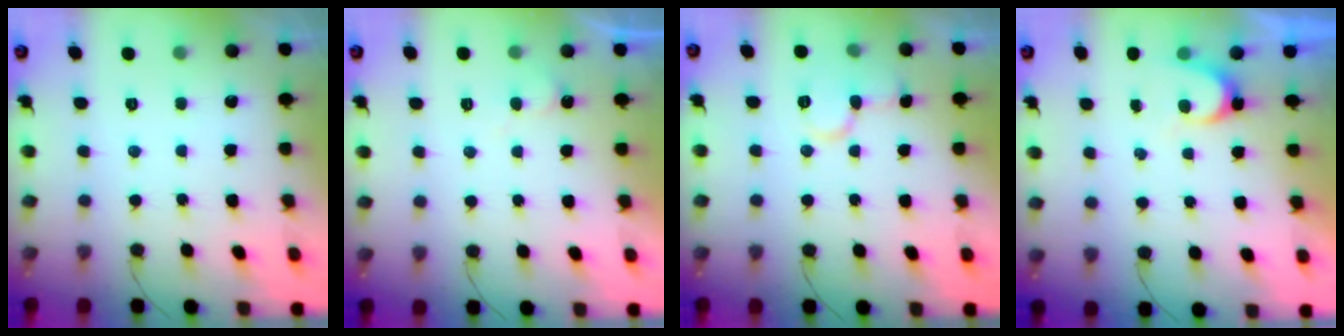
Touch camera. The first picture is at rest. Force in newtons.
{"total": 6.0, "press": 6.0, "slide": 0.4}
{"total": 9.0, "press": 8.9, "slide": 0.7}
{"total": 5.1, "press": 5.1, "slide": 0.2}